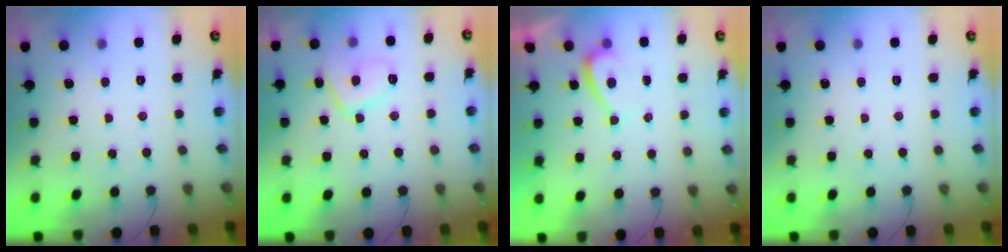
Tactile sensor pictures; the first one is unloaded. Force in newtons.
{"total": 8.9, "press": 8.8, "slide": 1.2}
{"total": 1.1, "press": 1.0, "slide": 0.6}
{"total": 0.0}